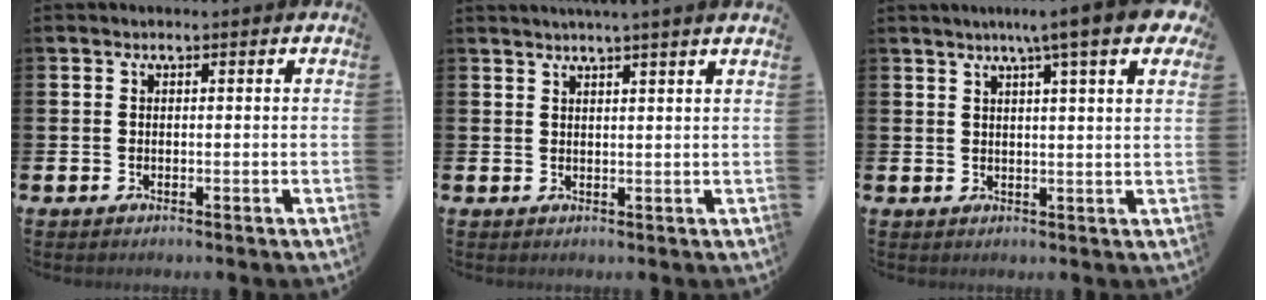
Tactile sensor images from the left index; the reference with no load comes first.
{"total": 2.2, "force": [2.0, -0.8, 0.4], "torque": [-0.014, -0.006, 0.038]}
{"total": 6.7, "force": [4.9, 0.6, 4.6], "torque": [-0.074, -0.015, 0.080]}